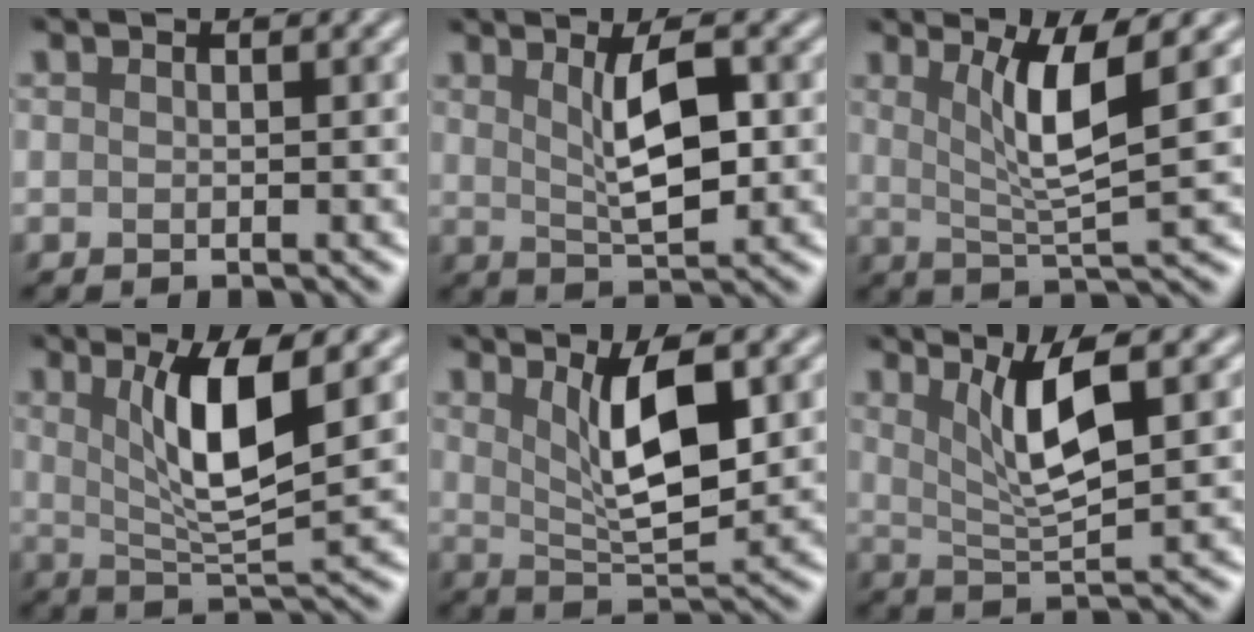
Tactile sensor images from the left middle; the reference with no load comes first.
{"total": 4.6, "force": [1.1, 1.3, 4.3], "torque": [-0.077, 0.001, 0.022]}
{"total": 5.3, "force": [1.8, 0.8, 4.9], "torque": [-0.091, -0.005, 0.037]}
{"total": 6.6, "force": [2.0, 1.4, 6.1], "torque": [-0.109, -0.006, 0.040]}
{"total": 6.1, "force": [2.0, 1.7, 5.4], "torque": [-0.095, -0.006, 0.040]}
{"total": 5.1, "force": [2.1, 1.1, 4.5], "torque": [-0.083, -0.005, 0.042]}